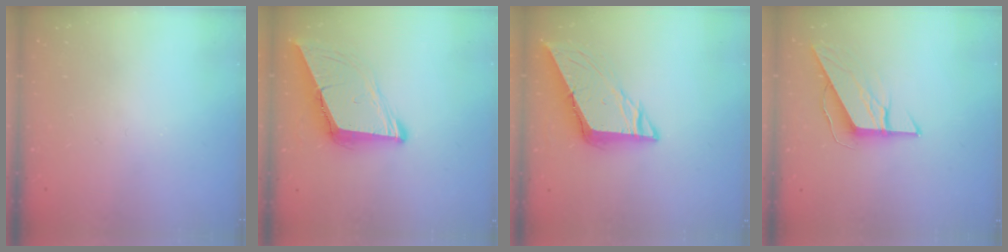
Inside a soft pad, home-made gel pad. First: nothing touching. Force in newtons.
{"total": 9.4, "press": 9.3, "slide": 1.1}
{"total": 8.9, "press": 8.9, "slide": 1.0}
{"total": 8.3, "press": 8.3, "slide": 0.7}